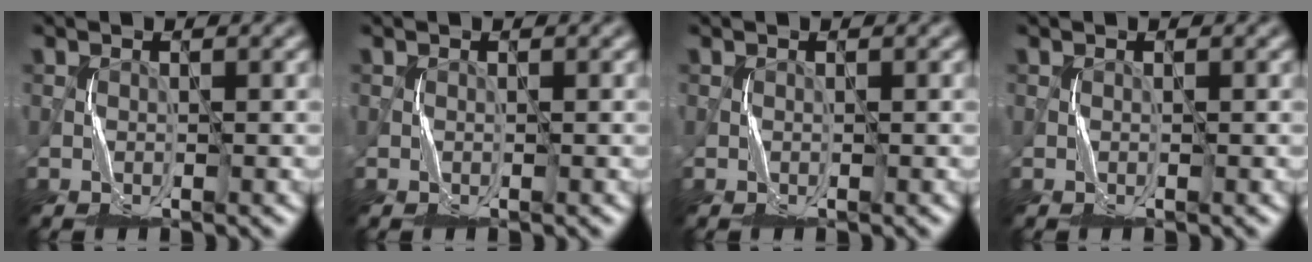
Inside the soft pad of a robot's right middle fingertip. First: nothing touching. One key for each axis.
{"total": 0.0}
{"total": 0.0}
{"total": 0.0}